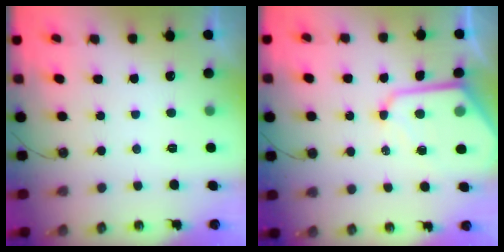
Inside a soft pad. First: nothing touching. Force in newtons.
{"total": 11.7, "press": 11.7, "slide": 1.0}